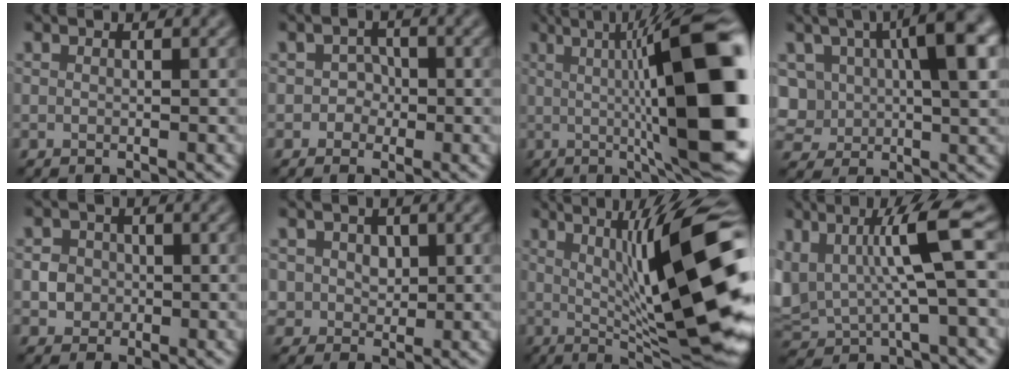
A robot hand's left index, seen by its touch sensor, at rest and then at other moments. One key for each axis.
{"total": 1.6, "fx": -0.4, "fy": 1.5, "fz": 0.4, "tx": 0.013, "ty": 0.002, "tz": -0.013}
{"total": 16.6, "fx": 0.6, "fy": 4.1, "fz": 16.1, "tx": -0.193, "ty": 0.011, "tz": 0.013}
{"total": 11.1, "fx": 2.2, "fy": 6.3, "fz": 8.8, "tx": -0.165, "ty": 0.014, "tz": 0.033}
{"total": 1.9, "fx": -0.4, "fy": 1.8, "fz": 0.5, "tx": -0.002, "ty": 0.001, "tz": -0.004}
{"total": 2.7, "fx": 0.8, "fy": 2.3, "fz": 1.2, "tx": -0.027, "ty": 0.004, "tz": 0.014}
{"total": 14.4, "fx": 1.3, "fy": 2.8, "fz": 14.0, "tx": -0.187, "ty": 0.012, "tz": 0.024}
{"total": 7.0, "fx": 1.5, "fy": 1.9, "fz": 6.6, "tx": -0.137, "ty": 0.005, "tz": 0.027}